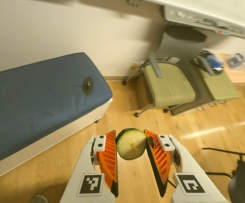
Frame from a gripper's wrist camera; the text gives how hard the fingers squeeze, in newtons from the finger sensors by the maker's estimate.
{"total": 9.7, "left": 9.4, "right": 10.1}